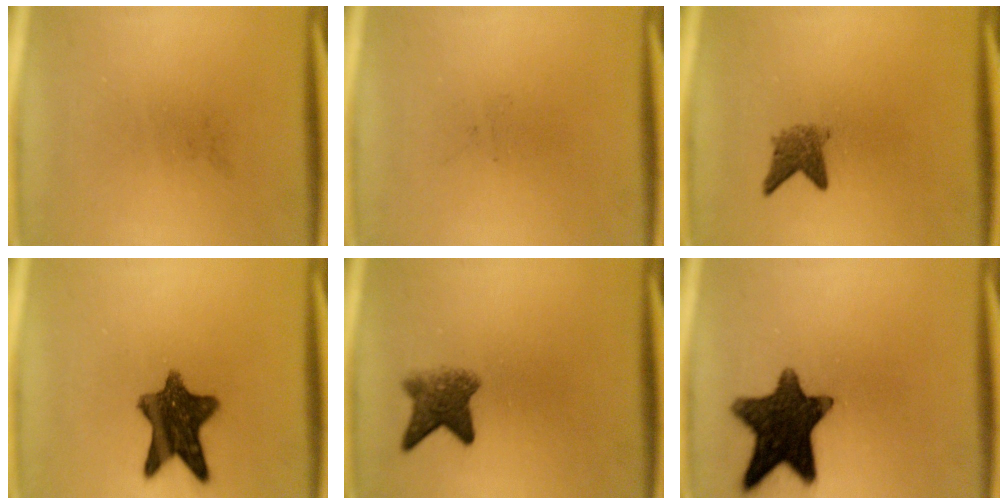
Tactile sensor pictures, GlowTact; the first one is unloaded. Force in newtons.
{"total": 0.0}
{"total": 3.0}
{"total": 10.6}
{"total": 4.8}
{"total": 13.7}